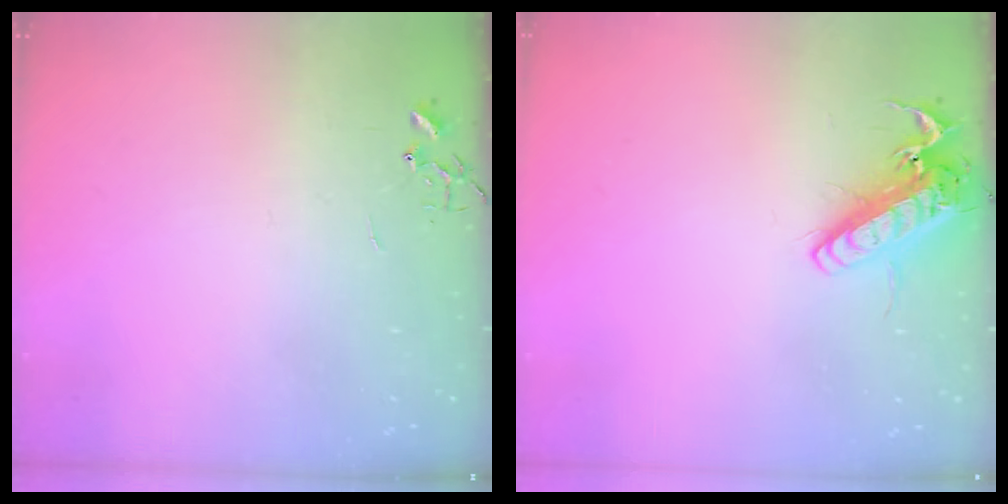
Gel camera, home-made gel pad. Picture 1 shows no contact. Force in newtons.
{"total": 15.0, "press": 14.7, "slide": 2.8}